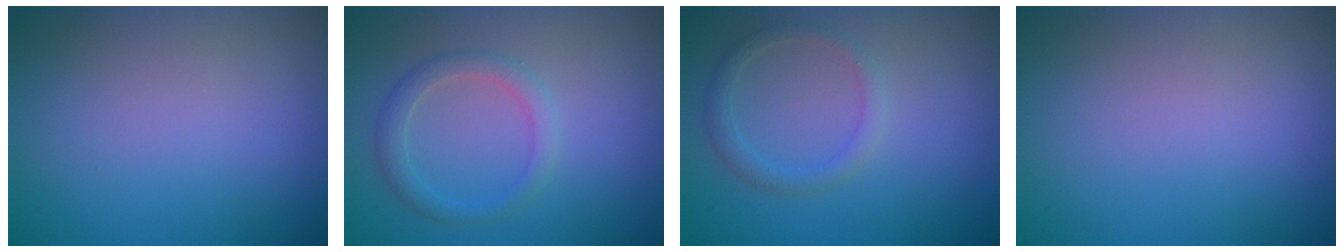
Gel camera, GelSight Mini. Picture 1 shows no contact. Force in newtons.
{"total": 2.3, "press": 2.3, "slide": 0.1}
{"total": 1.7, "press": 1.7, "slide": 0.2}
{"total": 0.0}